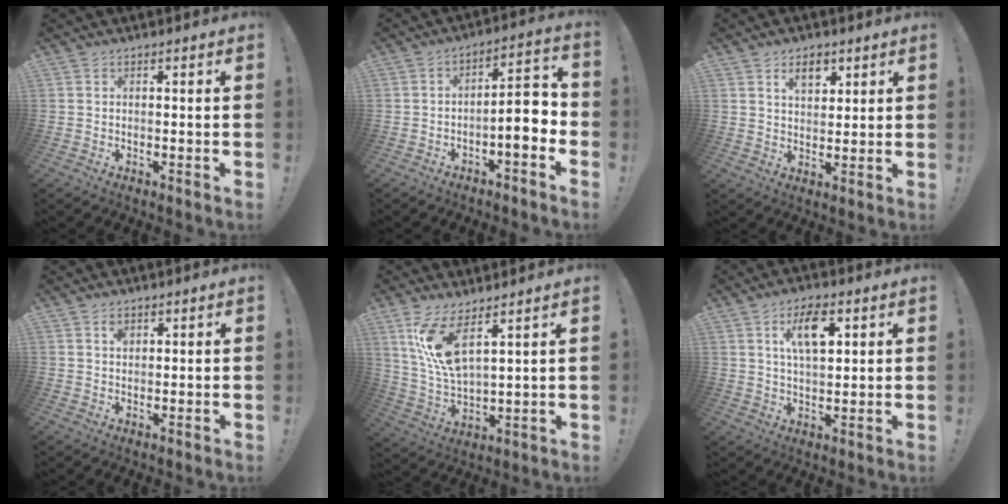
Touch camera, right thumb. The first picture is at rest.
{"total": 8.1, "force": [-3.0, 2.4, 7.2], "torque": [-0.094, 0.006, -0.057]}
{"total": 6.9, "force": [4.0, 4.8, 3.0], "torque": [-0.039, -0.014, 0.072]}
{"total": 1.7, "force": [0.8, 1.3, 0.8], "torque": [0.004, -0.007, 0.011]}
{"total": 12.2, "force": [7.0, 3.8, 9.3], "torque": [-0.174, -0.039, 0.125]}
{"total": 10.0, "force": [4.1, 4.8, 7.8], "torque": [-0.118, -0.003, 0.068]}